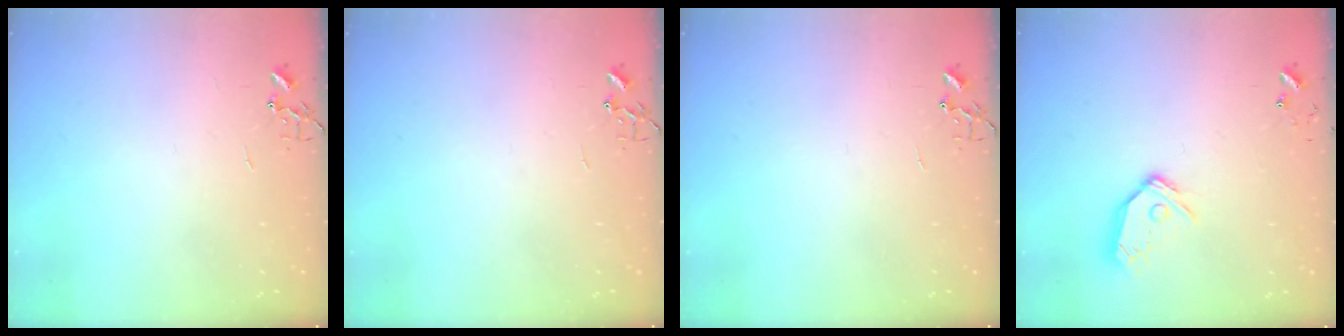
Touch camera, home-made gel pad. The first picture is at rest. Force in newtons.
{"total": 0.0}
{"total": 0.0}
{"total": 11.6, "press": 11.6, "slide": 1.4}